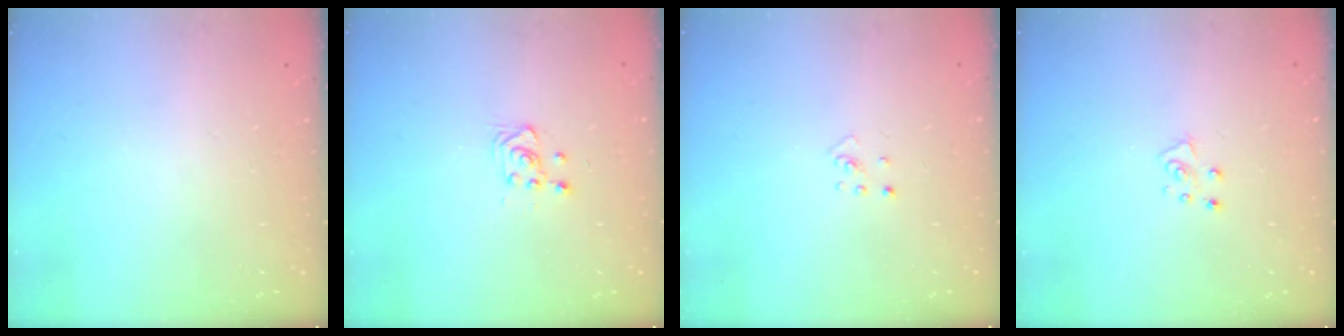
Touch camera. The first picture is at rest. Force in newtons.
{"total": 2.8, "press": 2.7, "slide": 0.7}
{"total": 2.0, "press": 2.0, "slide": 0.3}
{"total": 4.8, "press": 4.8, "slide": 0.2}